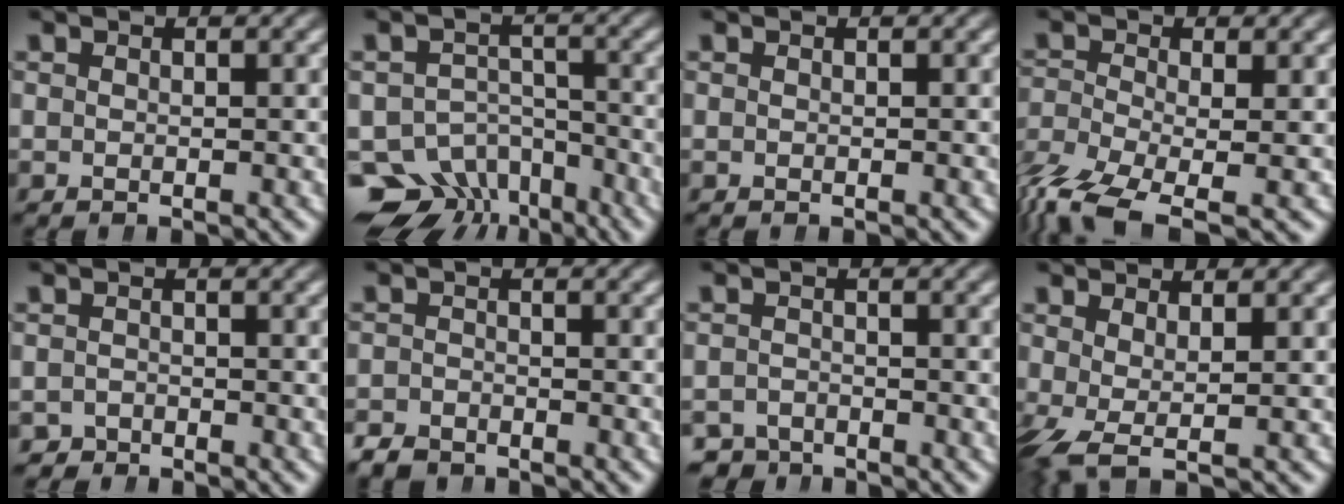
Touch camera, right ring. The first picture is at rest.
{"total": 11.2, "force": [-6.2, 8.4, 3.9], "torque": [-0.068, -0.048, -0.098]}
{"total": 0.0}
{"total": 5.7, "force": [-4.0, 2.2, 3.5], "torque": [-0.085, -0.042, -0.045]}
{"total": 2.0, "force": [-1.8, 0.5, -0.6], "torque": [0.006, -0.020, -0.026]}
{"total": 2.3, "force": [-2.2, 0.8, -0.2], "torque": [0.002, -0.017, -0.036]}
{"total": 2.7, "force": [-2.6, 0.8, -0.4], "torque": [0.010, -0.019, -0.044]}
{"total": 3.0, "force": [-1.1, 1.2, 2.5], "torque": [-0.069, -0.036, 0.003]}